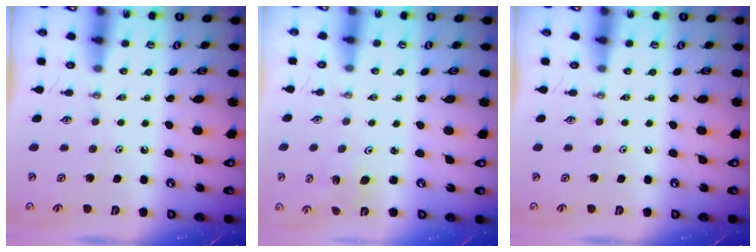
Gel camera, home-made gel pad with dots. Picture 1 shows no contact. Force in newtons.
{"total": 2.0, "press": 2.0, "slide": 0.1}
{"total": 0.0}